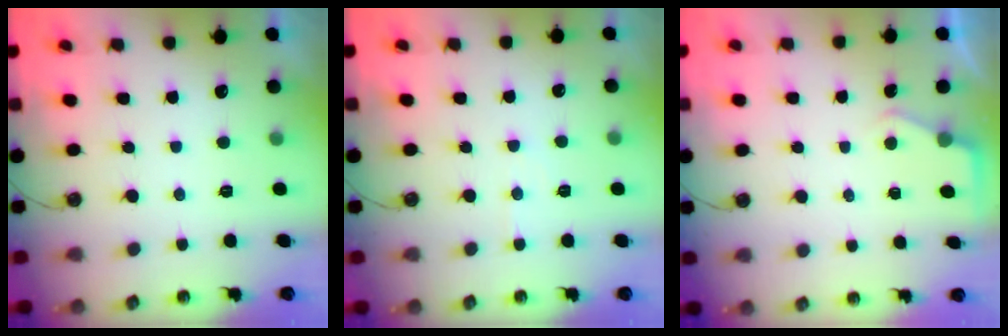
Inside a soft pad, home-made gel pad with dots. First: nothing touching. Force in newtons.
{"total": 4.0, "press": 3.9, "slide": 0.6}
{"total": 3.2, "press": 3.1, "slide": 0.5}